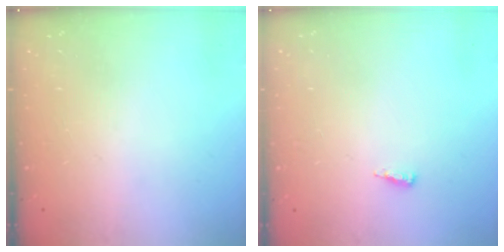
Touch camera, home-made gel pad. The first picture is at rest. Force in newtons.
{"total": 3.9, "press": 3.6, "slide": 1.5}